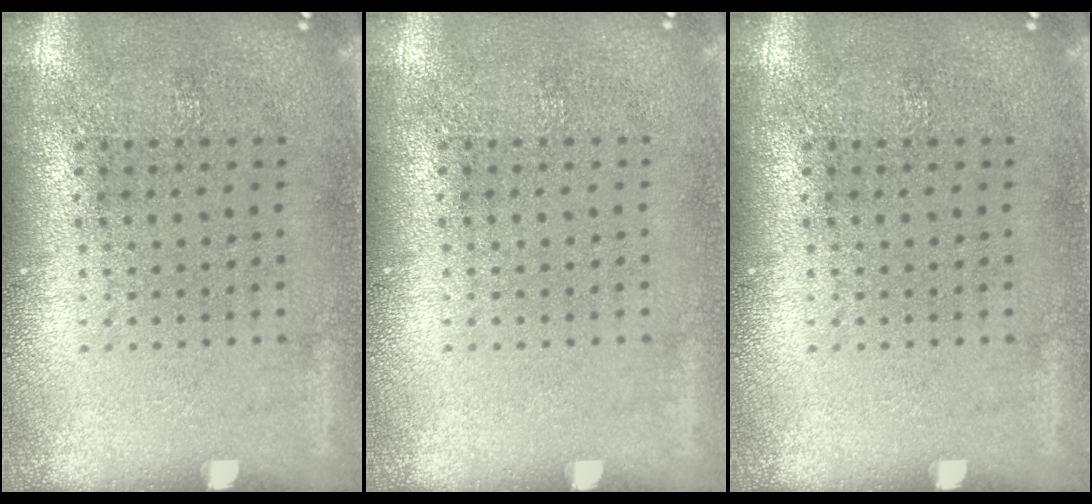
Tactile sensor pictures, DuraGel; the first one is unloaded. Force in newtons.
{"total": 0.0}
{"total": 0.0}